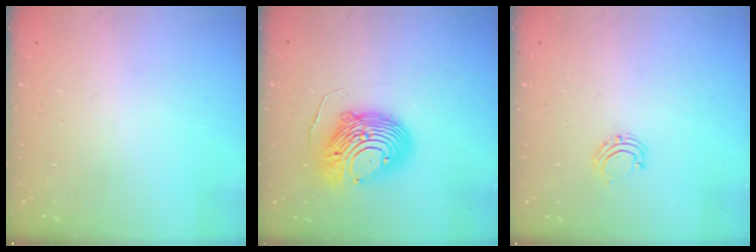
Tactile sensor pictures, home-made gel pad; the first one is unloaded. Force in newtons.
{"total": 12.3, "press": 12.2, "slide": 1.2}
{"total": 4.7, "press": 4.7, "slide": 0.4}